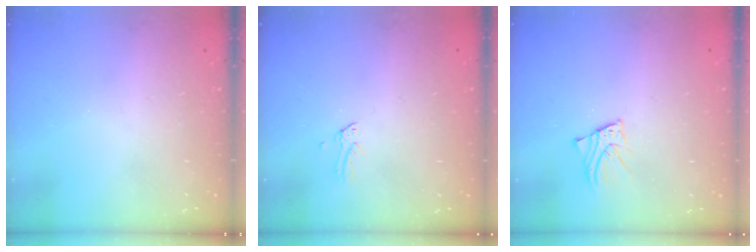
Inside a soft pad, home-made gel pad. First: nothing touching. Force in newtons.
{"total": 0.0}
{"total": 2.5, "press": 2.5, "slide": 0.1}